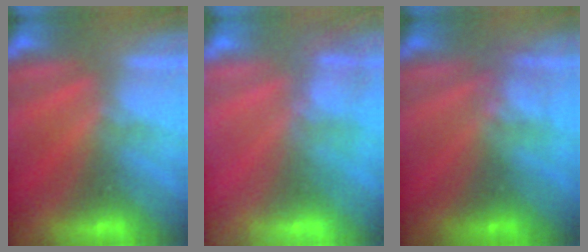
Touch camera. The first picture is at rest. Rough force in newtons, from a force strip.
{"total": 8.2}
{"total": 2.4}